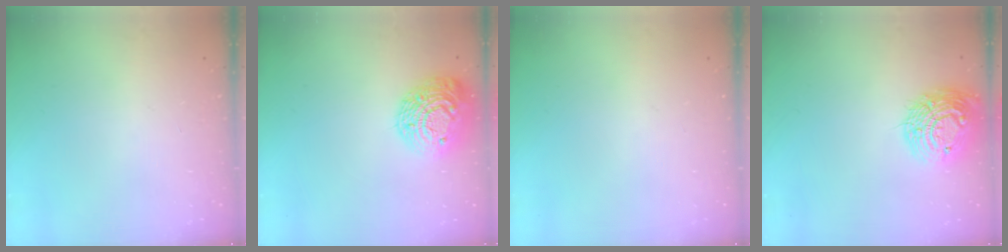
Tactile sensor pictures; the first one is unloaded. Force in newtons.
{"total": 19.0, "press": 18.9, "slide": 1.2}
{"total": 0.0}
{"total": 16.7, "press": 16.6, "slide": 1.2}